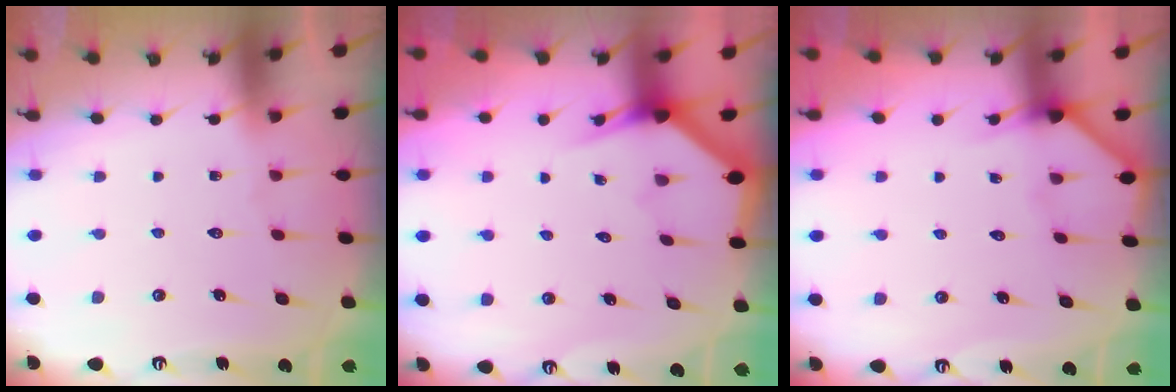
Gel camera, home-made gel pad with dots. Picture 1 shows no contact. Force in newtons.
{"total": 3.0, "press": 3.0, "slide": 0.1}
{"total": 3.4, "press": 3.4, "slide": 0.2}